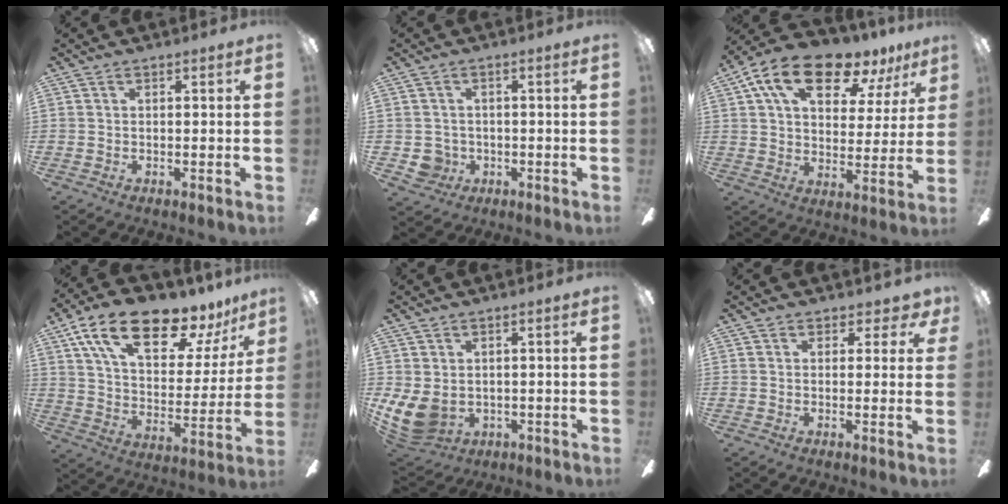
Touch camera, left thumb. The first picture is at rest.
{"total": 4.0, "force": [-0.5, 4.0, 0.7], "torque": [-0.018, 0.004, -0.008]}
{"total": 16.2, "force": [10.8, 7.2, 9.7], "torque": [-0.169, -0.057, 0.187]}
{"total": 21.0, "force": [14.6, 8.3, 12.6], "torque": [-0.212, -0.090, 0.250]}
{"total": 8.0, "force": [0.0, 6.1, 5.1], "torque": [-0.129, -0.012, 0.002]}
{"total": 2.9, "force": [1.8, 2.1, 0.8], "torque": [0.002, -0.008, 0.031]}